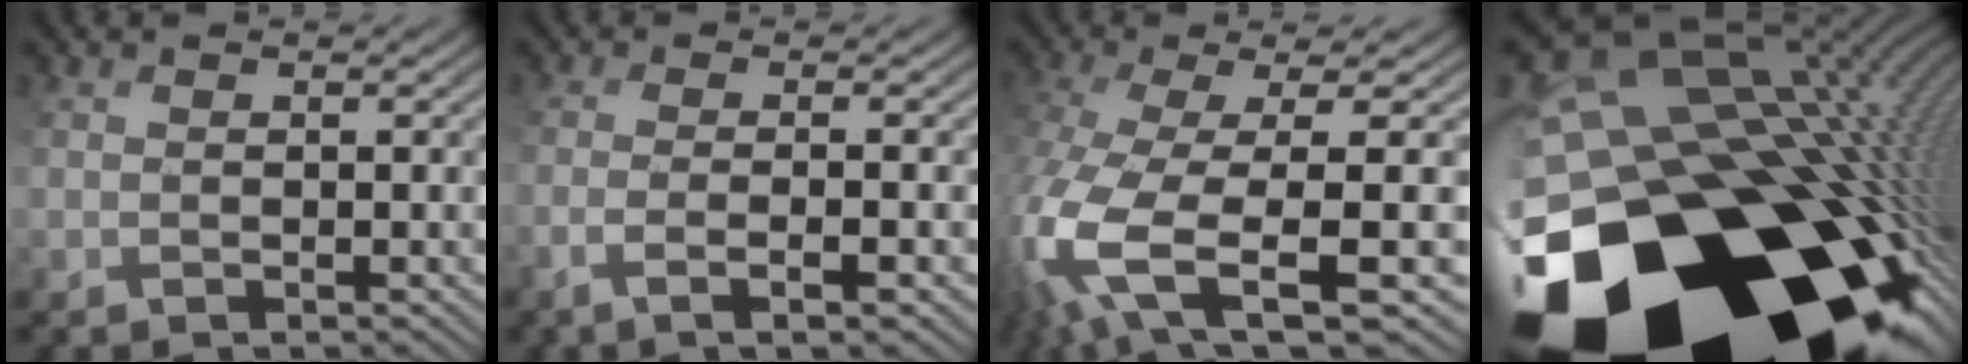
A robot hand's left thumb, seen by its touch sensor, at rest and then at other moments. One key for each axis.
{"total": 4.2, "fx": -1.8, "fy": 0.6, "fz": 3.8, "tx": -0.056, "ty": 0.005, "tz": -0.042}
{"total": 13.0, "fx": -3.0, "fy": 4.5, "fz": 11.8, "tx": -0.286, "ty": -0.032, "tz": -0.027}
{"total": 22.2, "fx": -8.9, "fy": 14.4, "fz": 14.4, "tx": -0.246, "ty": -0.070, "tz": -0.099}